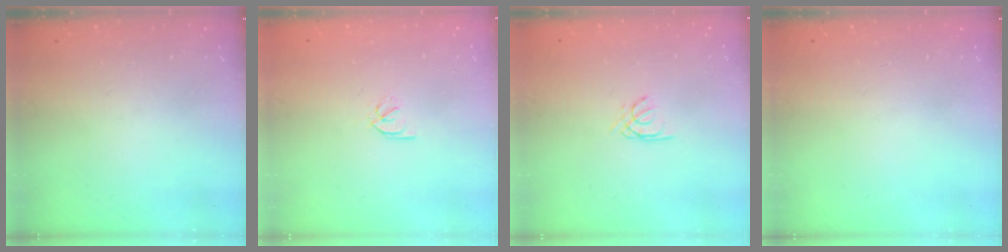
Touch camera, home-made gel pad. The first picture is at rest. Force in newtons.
{"total": 1.9, "press": 1.9, "slide": 0.3}
{"total": 1.5, "press": 1.4, "slide": 0.4}
{"total": 0.0}